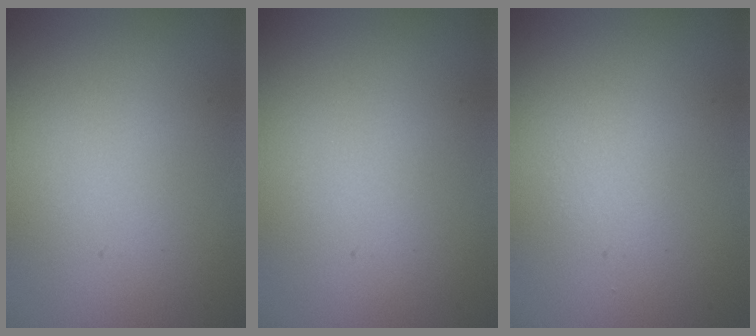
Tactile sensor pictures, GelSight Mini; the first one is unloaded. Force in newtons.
{"total": 0.0}
{"total": 0.7, "press": 0.7, "slide": 0.1}